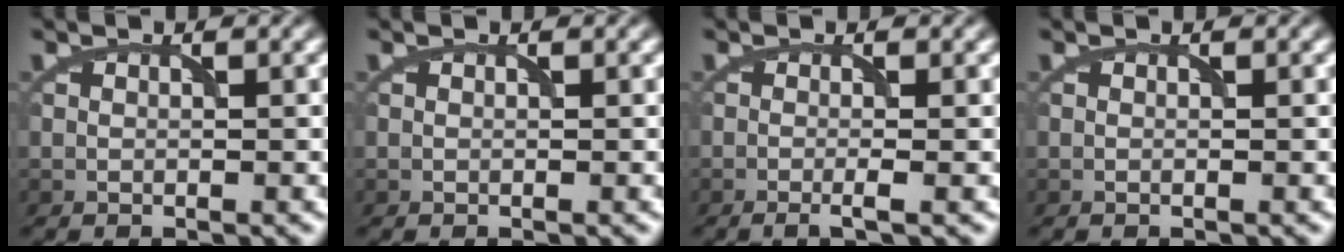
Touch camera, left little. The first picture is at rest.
{"total": 0.0}
{"total": 1.7, "force": [-0.5, 0.3, 1.6], "torque": [-0.025, -0.004, -0.013]}
{"total": 0.0}